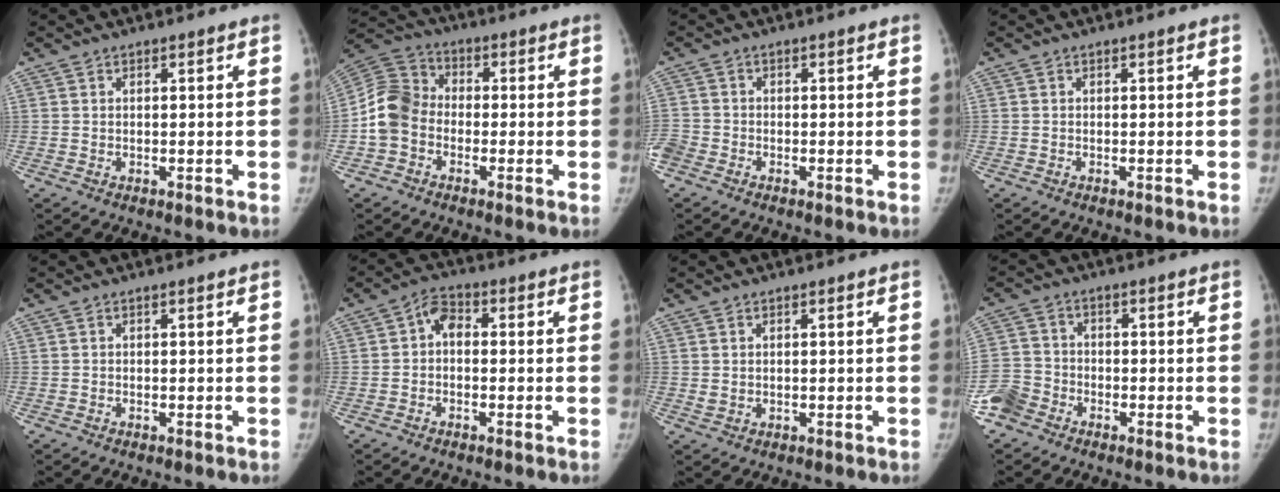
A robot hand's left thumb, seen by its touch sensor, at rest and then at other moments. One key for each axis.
{"total": 9.4, "fx": -1.9, "fy": 7.7, "fz": 5.0, "tx": -0.093, "ty": 0.031, "tz": -0.050}
{"total": 4.6, "fx": -2.5, "fy": 3.3, "fz": 1.9, "tx": -0.059, "ty": 0.002, "tz": -0.054}
{"total": 0.0}
{"total": 0.0}
{"total": 4.0, "fx": -0.1, "fy": 2.7, "fz": 2.9, "tx": -0.035, "ty": 0.015, "tz": -0.017}
{"total": 1.2, "fx": 0.5, "fy": 0.9, "fz": 0.6, "tx": -0.006, "ty": -0.006, "tz": 0.012}
{"total": 6.7, "fx": -4.2, "fy": 4.8, "fz": 2.1, "tx": -0.042, "ty": 0.012, "tz": -0.091}